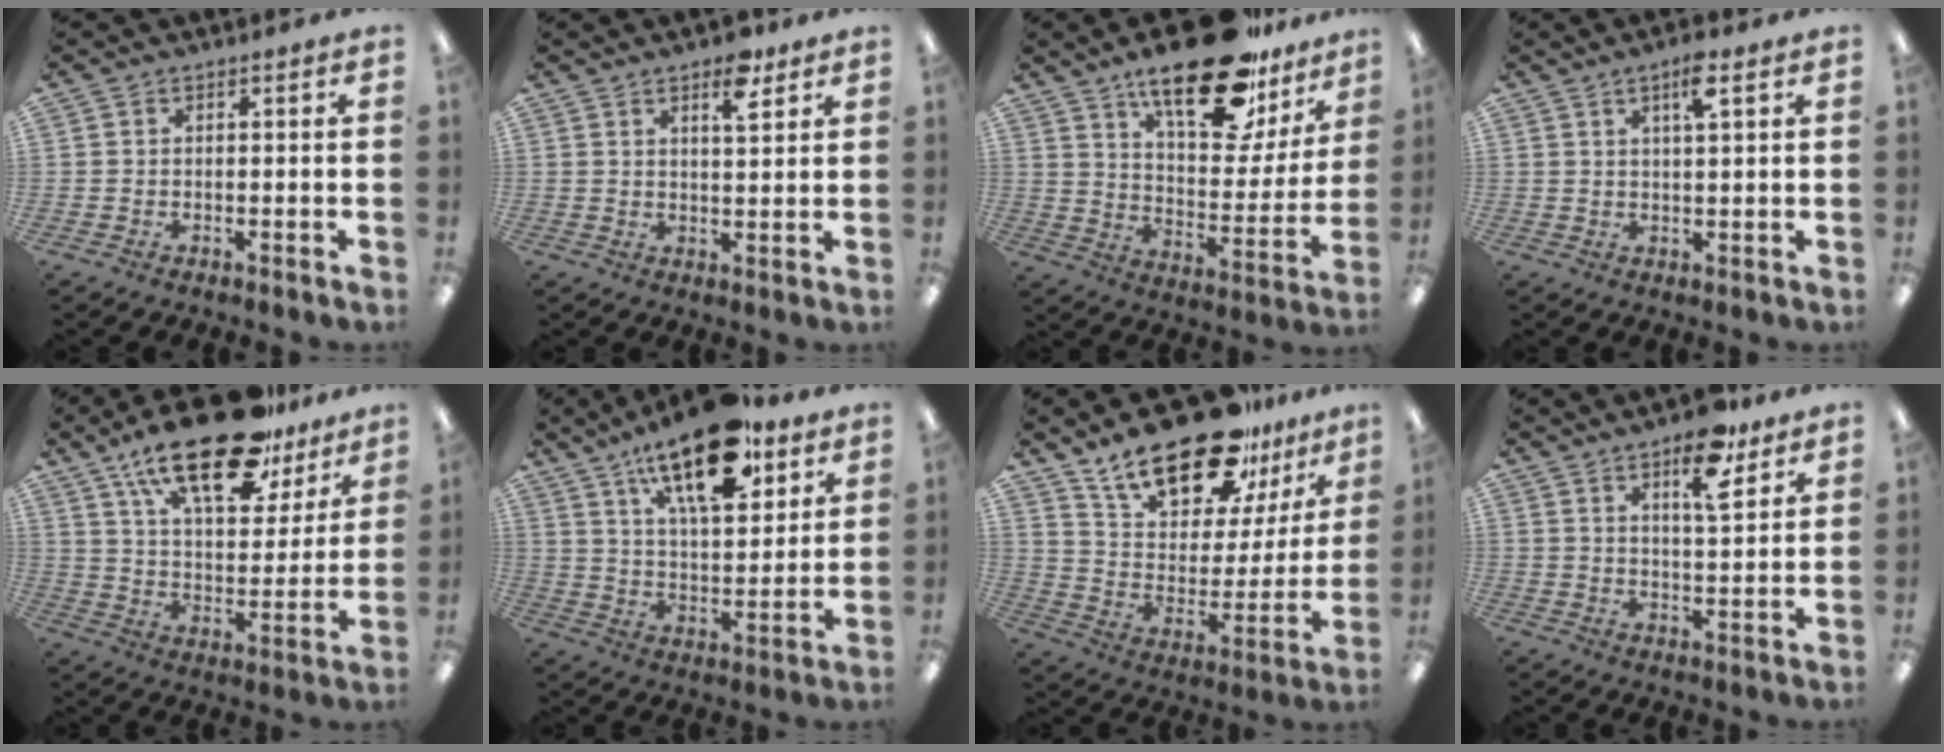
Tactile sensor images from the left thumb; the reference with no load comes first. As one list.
[{"total": 6.9, "force": [4.4, 2.4, 4.7], "torque": [-0.063, -0.018, 0.069]}, {"total": 24.7, "force": [17.1, 9.8, 14.9], "torque": [-0.222, -0.100, 0.287]}, {"total": 5.2, "force": [3.0, 0.8, 4.1], "torque": [-0.073, -0.002, 0.046]}, {"total": 22.1, "force": [15.2, 8.9, 13.4], "torque": [-0.222, -0.076, 0.259]}, {"total": 19.5, "force": [12.7, 8.1, 12.4], "torque": [-0.193, -0.062, 0.208]}, {"total": 22.9, "force": [17.5, 9.4, 11.4], "torque": [-0.194, -0.110, 0.305]}, {"total": 11.5, "force": [7.2, 4.3, 7.9], "torque": [-0.114, -0.033, 0.120]}]